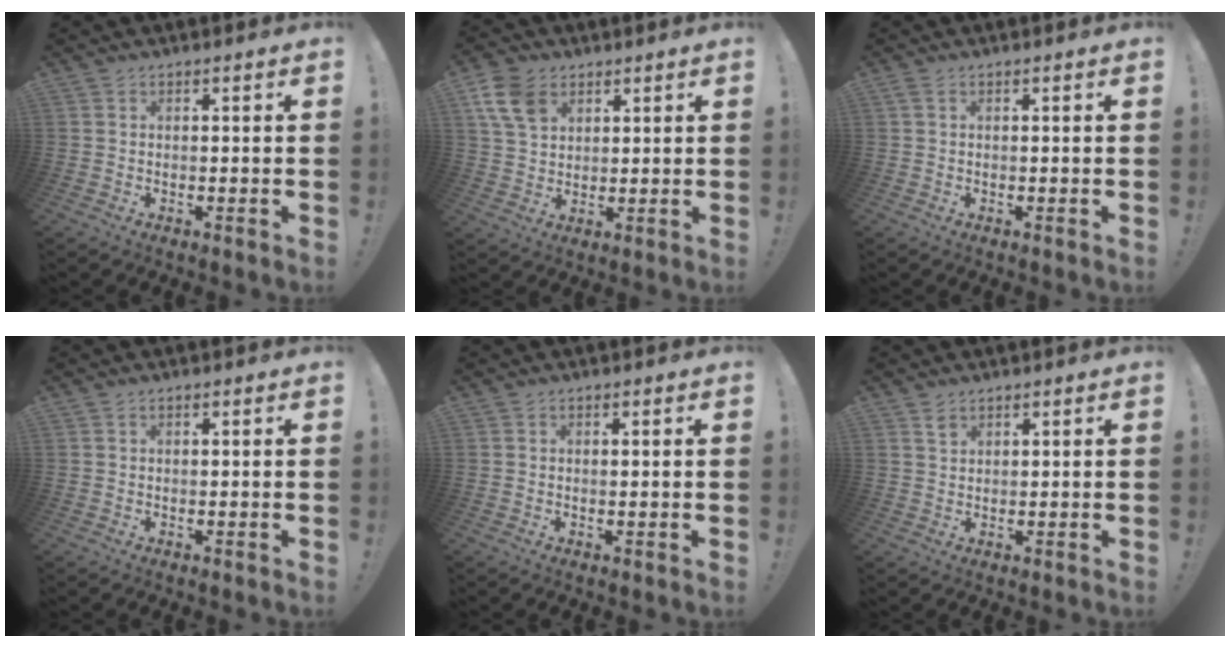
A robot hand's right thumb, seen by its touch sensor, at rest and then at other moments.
{"total": 11.0, "force": [5.4, 7.7, 5.7], "torque": [-0.108, -0.011, 0.108]}
{"total": 0.8, "force": [0.2, 0.3, 0.7], "torque": [-0.015, 0.002, 0.004]}
{"total": 0.0}
{"total": 0.5, "force": [0.3, -0.1, 0.4], "torque": [-0.001, -0.003, 0.005]}
{"total": 1.9, "force": [1.4, 1.0, 0.7], "torque": [0.000, -0.009, 0.025]}